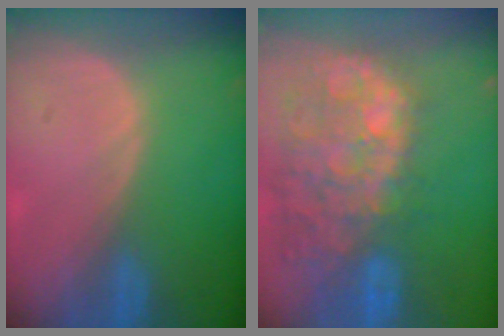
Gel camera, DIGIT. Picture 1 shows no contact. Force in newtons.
{"total": 13.6, "press": 11.5, "slide": 7.2}